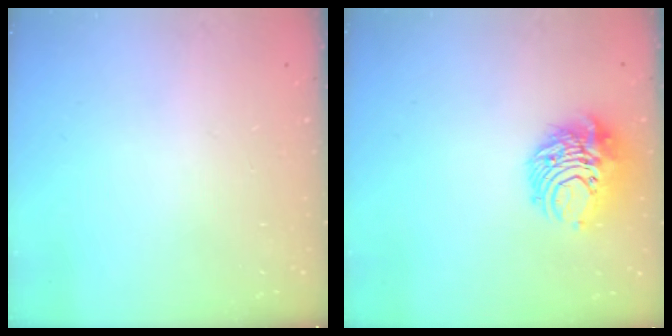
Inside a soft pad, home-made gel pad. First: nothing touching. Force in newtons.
{"total": 10.4, "press": 10.3, "slide": 1.0}